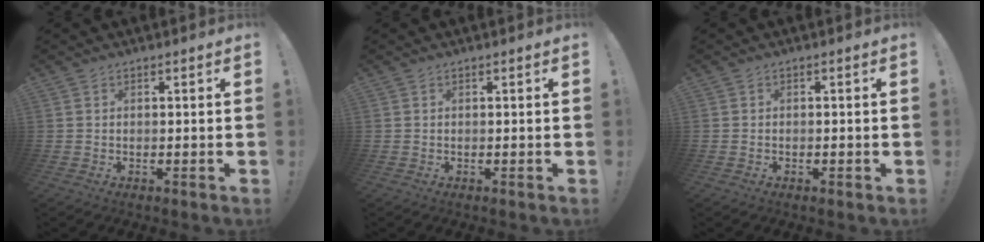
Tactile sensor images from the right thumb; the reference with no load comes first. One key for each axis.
{"total": 0.0}
{"total": 0.7, "fx": -0.6, "fy": 0.3, "fz": 0.3, "tx": -0.010, "ty": 0.003, "tz": -0.009}